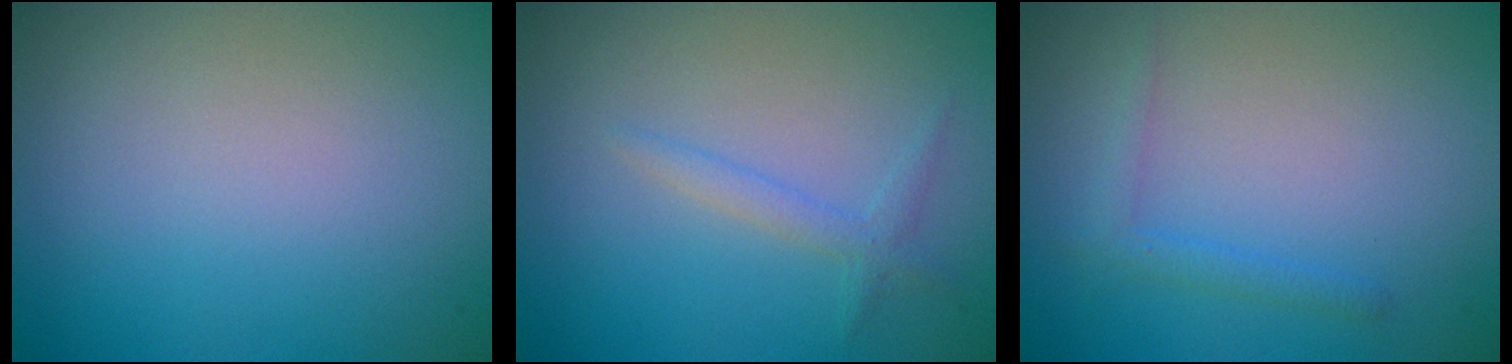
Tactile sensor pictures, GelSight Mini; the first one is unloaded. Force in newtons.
{"total": 1.3, "press": 1.3, "slide": 0.1}
{"total": 1.3, "press": 1.3, "slide": 0.1}